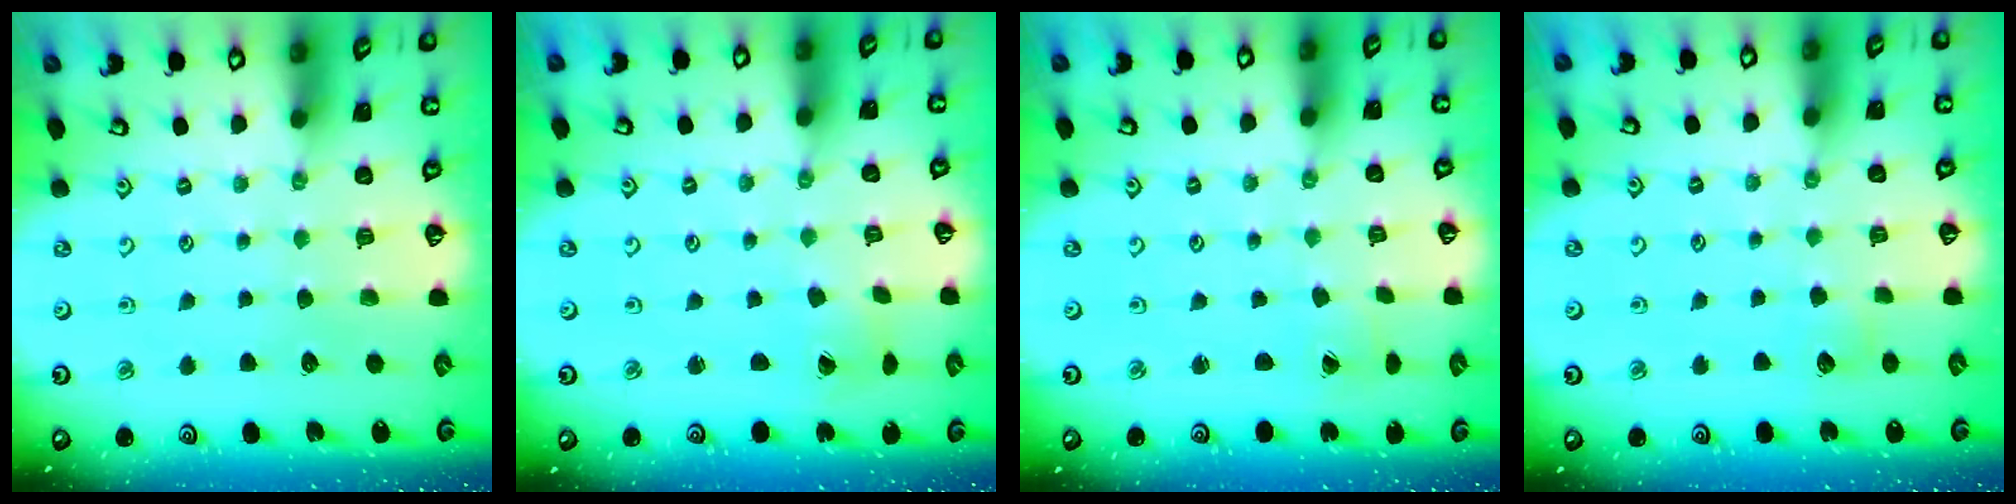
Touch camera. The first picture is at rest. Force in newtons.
{"total": 1.2, "press": 1.1, "slide": 0.2}
{"total": 1.5, "press": 1.5, "slide": 0.0}
{"total": 3.1, "press": 3.0, "slide": 0.3}